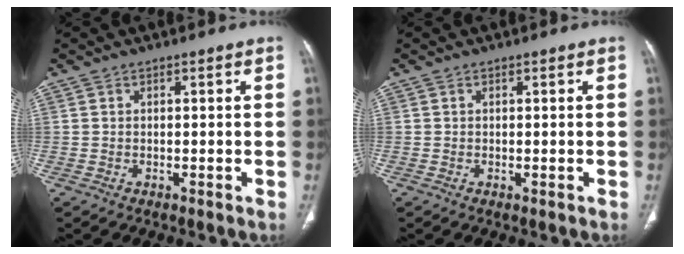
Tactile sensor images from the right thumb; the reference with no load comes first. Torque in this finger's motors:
{"motor_torque": [0.40, -0.13, -0.09, -0.25, -0.04]}